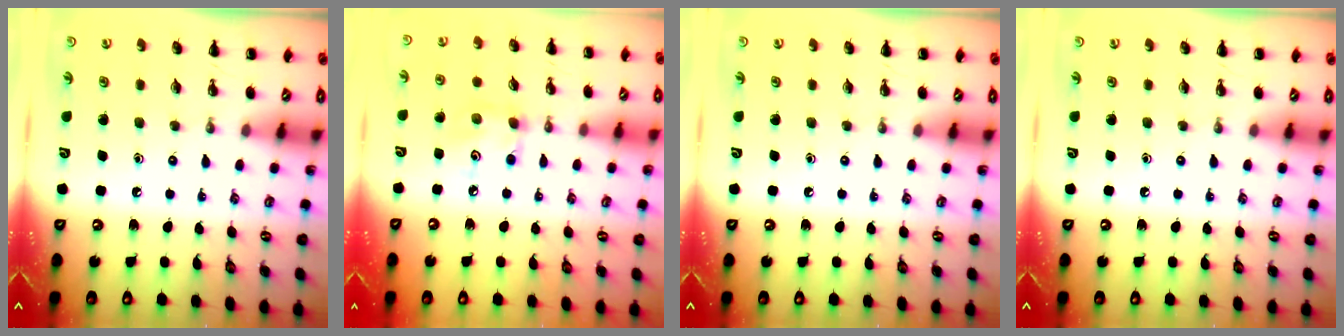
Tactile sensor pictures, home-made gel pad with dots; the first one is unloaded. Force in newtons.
{"total": 4.9, "press": 4.8, "slide": 0.7}
{"total": 0.0}
{"total": 0.0}